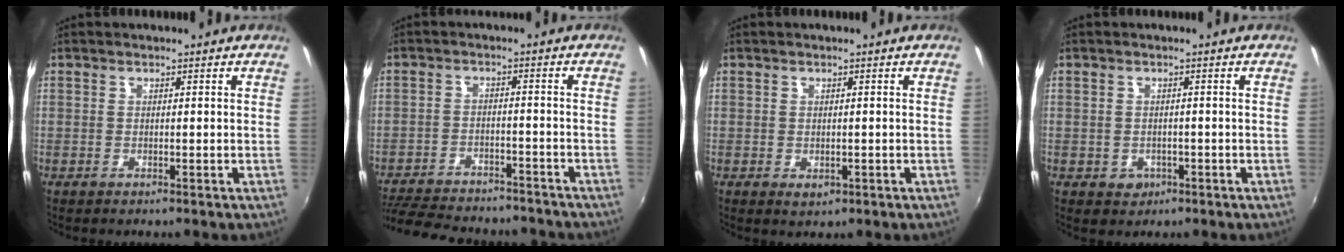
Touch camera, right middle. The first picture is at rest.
{"total": 19.6, "force": [-16.9, 6.0, 8.0], "torque": [-0.175, -0.012, -0.233]}
{"total": 1.6, "force": [-0.3, 1.1, 1.0], "torque": [-0.015, -0.003, -0.001]}
{"total": 2.8, "force": [-0.9, 2.5, 0.9], "torque": [-0.023, -0.003, -0.007]}